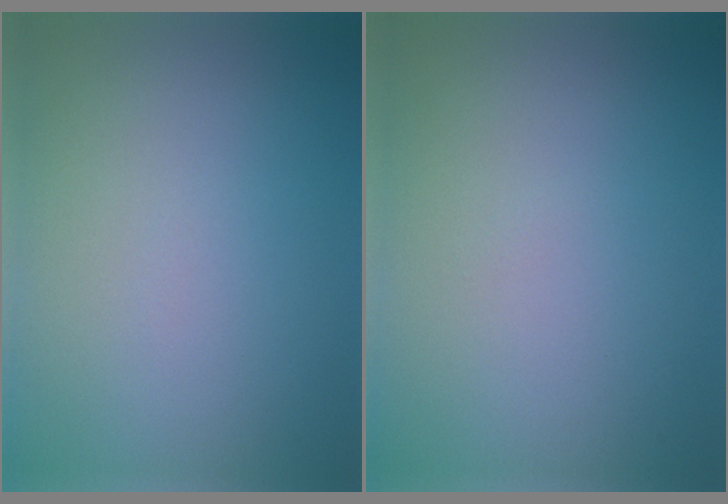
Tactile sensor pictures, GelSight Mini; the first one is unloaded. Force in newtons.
{"total": 0.0}